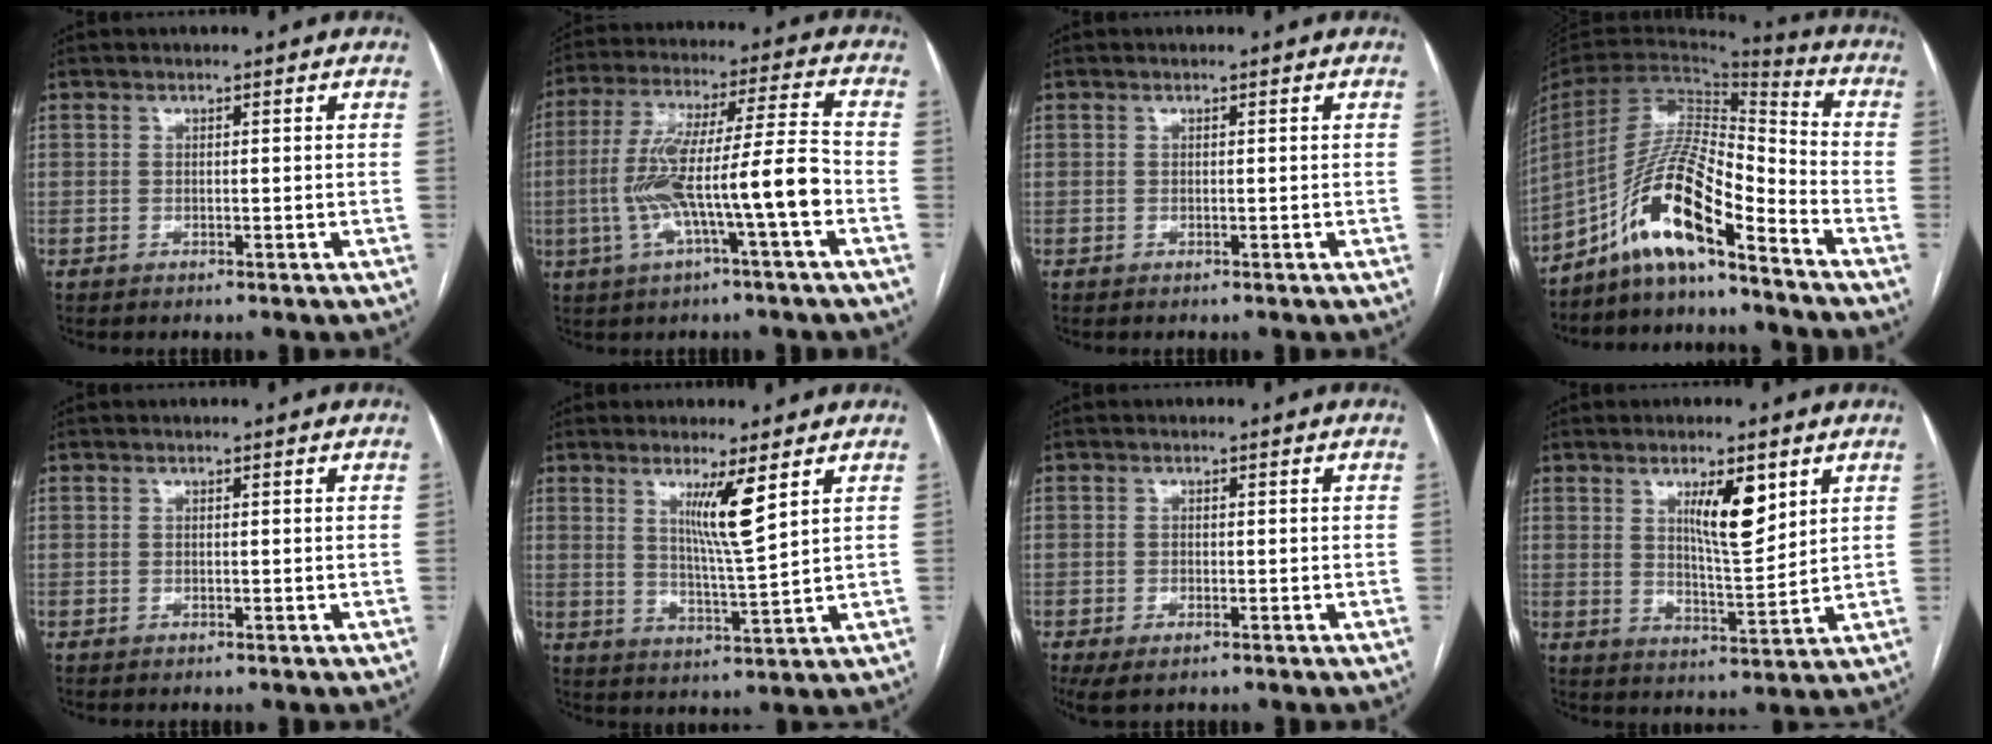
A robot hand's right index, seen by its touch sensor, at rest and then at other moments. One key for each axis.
{"total": 13.9, "fx": -3.8, "fy": 0.3, "fz": 13.4, "tx": -0.257, "ty": 0.021, "tz": -0.066}
{"total": 0.0}
{"total": 14.1, "fx": -9.8, "fy": 1.6, "fz": 10.0, "tx": -0.195, "ty": 0.016, "tz": -0.179}
{"total": 0.0}
{"total": 6.6, "fx": 3.2, "fy": -0.8, "fz": 5.8, "tx": -0.100, "ty": -0.019, "tz": 0.059}
{"total": 3.2, "fx": -1.9, "fy": 1.2, "fz": 2.2, "tx": -0.043, "ty": -0.006, "tz": -0.026}
{"total": 7.8, "fx": 3.6, "fy": 1.6, "fz": 6.7, "tx": -0.112, "ty": -0.008, "tz": 0.063}